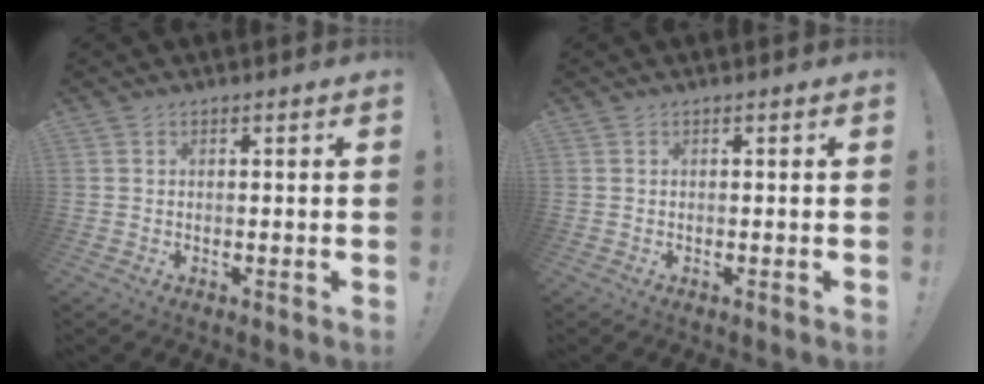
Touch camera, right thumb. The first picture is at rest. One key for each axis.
{"total": 0.0}